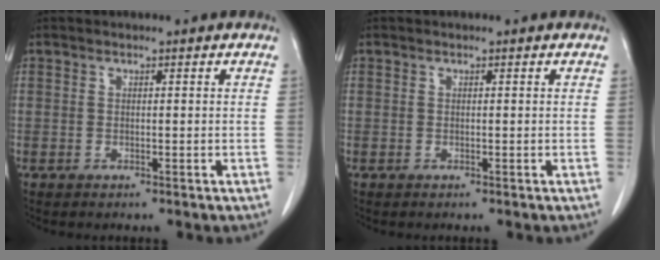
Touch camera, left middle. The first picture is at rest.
{"total": 0.0}